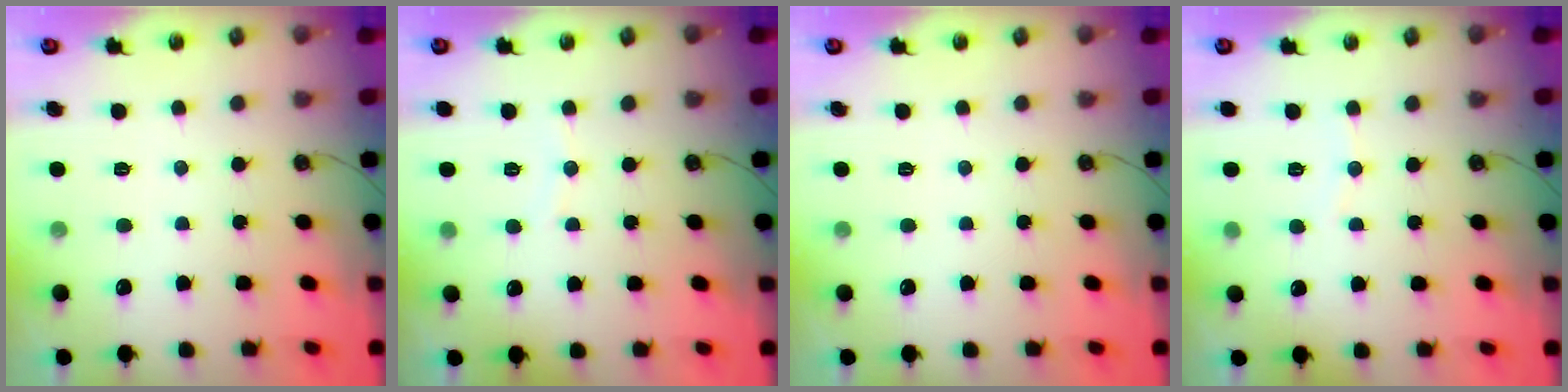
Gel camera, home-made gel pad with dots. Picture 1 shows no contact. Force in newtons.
{"total": 2.4, "press": 2.3, "slide": 0.3}
{"total": 0.0}
{"total": 4.4, "press": 4.1, "slide": 1.5}